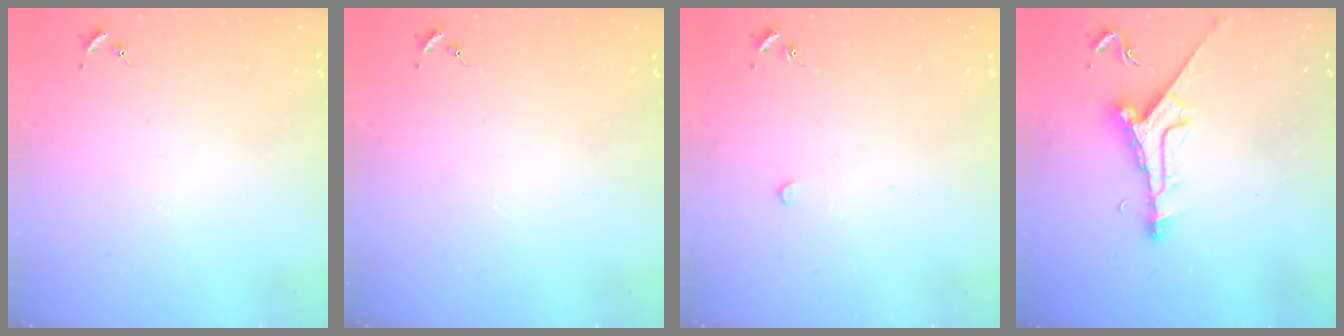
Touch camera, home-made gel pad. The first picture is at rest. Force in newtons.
{"total": 0.0}
{"total": 2.7, "press": 2.6, "slide": 0.3}
{"total": 9.9, "press": 9.9, "slide": 0.6}